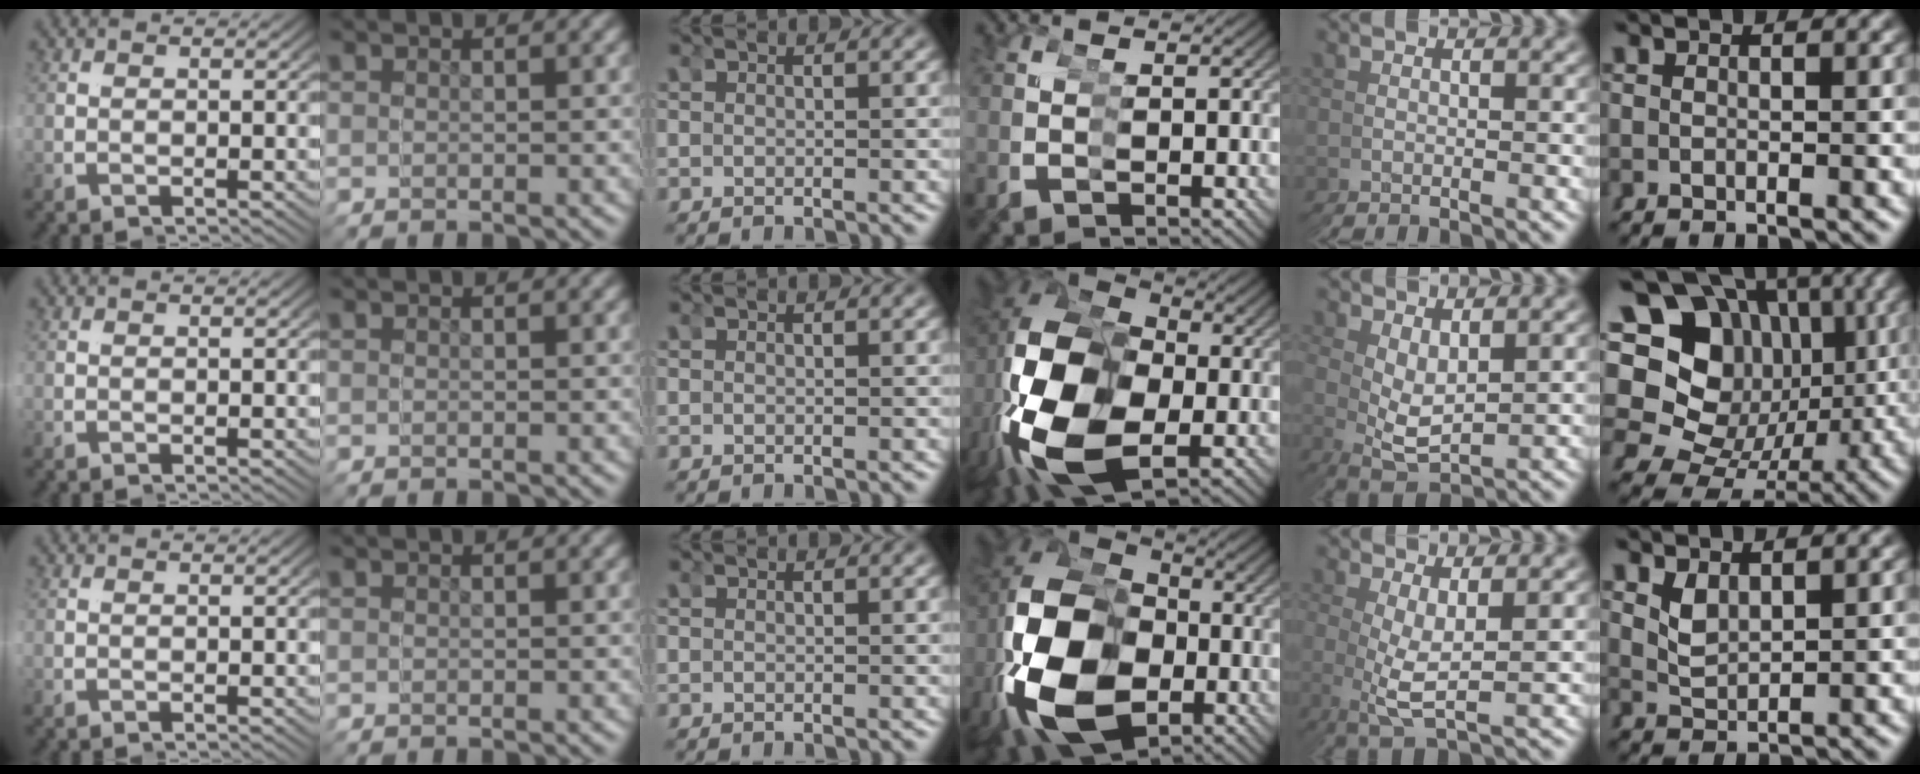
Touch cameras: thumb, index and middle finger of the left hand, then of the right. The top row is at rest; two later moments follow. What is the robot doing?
{"motion": "grasp_and_lifting", "object": "scissors"}